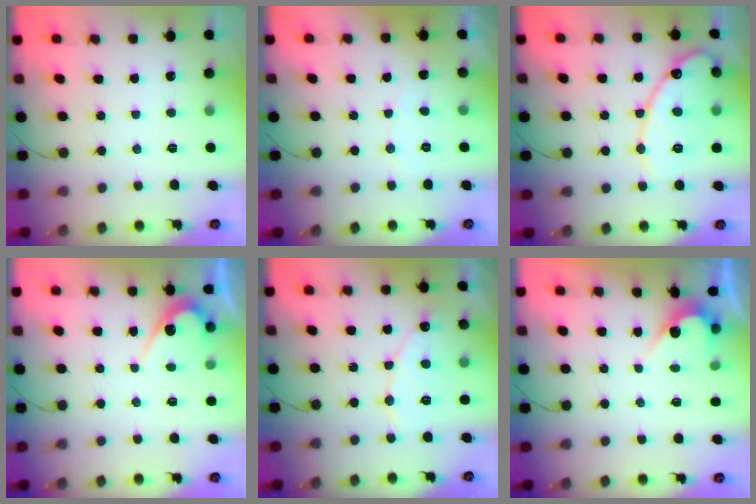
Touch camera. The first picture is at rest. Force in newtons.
{"total": 2.8, "press": 2.8, "slide": 0.2}
{"total": 15.4, "press": 15.4, "slide": 1.3}
{"total": 5.3, "press": 5.3, "slide": 0.2}
{"total": 8.8, "press": 8.8, "slide": 0.6}
{"total": 5.1, "press": 5.1, "slide": 0.2}